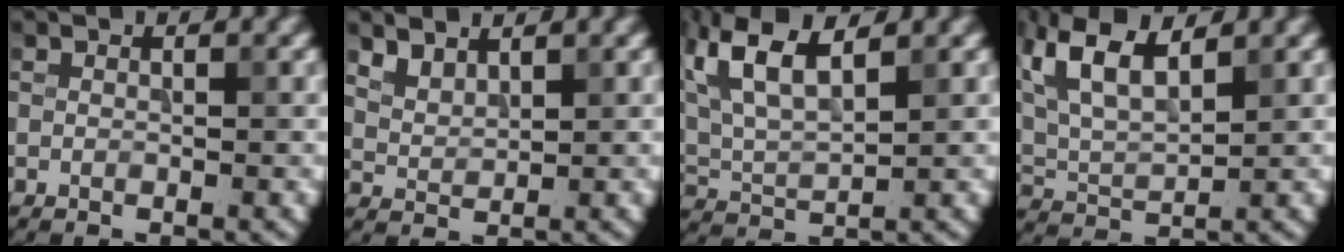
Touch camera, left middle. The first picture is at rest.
{"total": 2.8, "force": [2.2, 1.3, 1.2], "torque": [-0.032, 0.004, 0.051]}
{"total": 7.7, "force": [3.9, 3.1, 5.8], "torque": [-0.126, 0.021, 0.073]}
{"total": 8.8, "force": [4.6, 3.8, 6.5], "torque": [-0.135, 0.031, 0.077]}